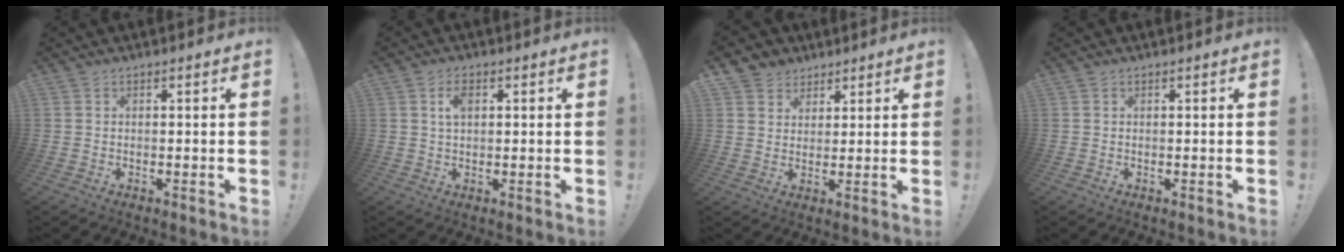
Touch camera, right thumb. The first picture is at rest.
{"total": 4.0, "force": [1.2, 2.4, 3.0], "torque": [-0.050, 0.002, 0.018]}
{"total": 5.6, "force": [3.4, 4.4, 0.2], "torque": [-0.001, -0.025, 0.068]}
{"total": 0.0}